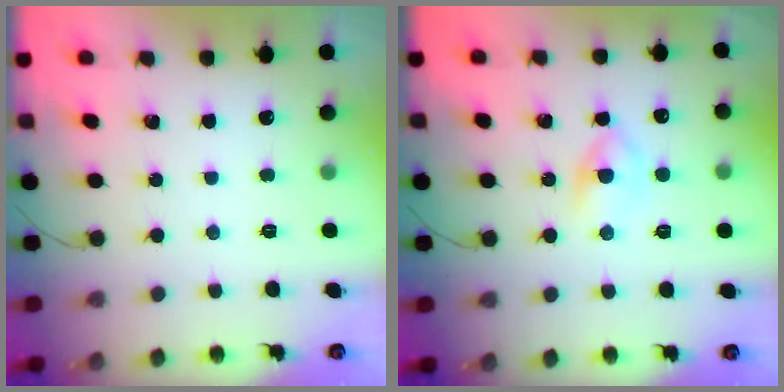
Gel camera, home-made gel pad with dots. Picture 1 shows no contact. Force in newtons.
{"total": 4.1, "press": 4.0, "slide": 1.1}